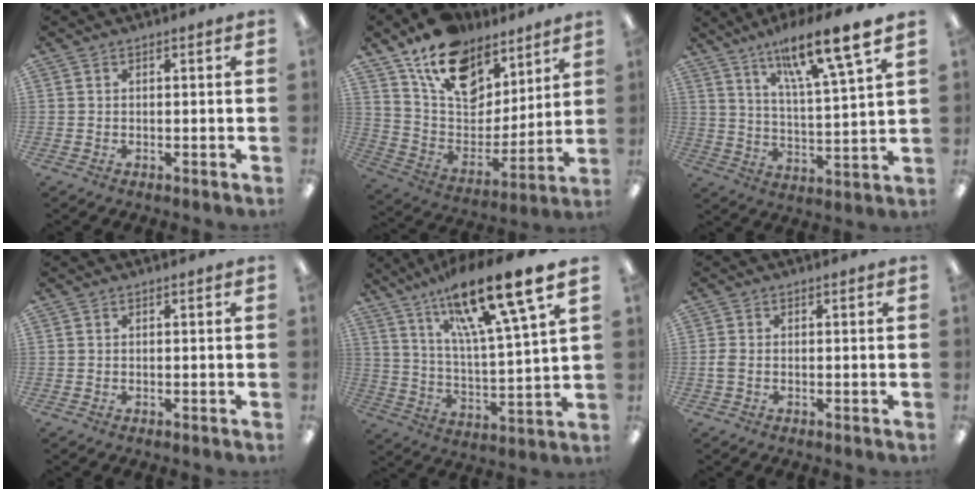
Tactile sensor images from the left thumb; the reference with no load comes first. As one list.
[{"total": 17.4, "force": [12.5, 9.6, 7.4], "torque": [-0.139, -0.074, 0.228]}, {"total": 15.3, "force": [11.4, 2.2, 10.0], "torque": [-0.158, -0.071, 0.179]}, {"total": 0.0}, {"total": 21.0, "force": [15.2, 3.5, 14.0], "torque": [-0.230, -0.100, 0.241]}, {"total": 1.7, "force": [-0.3, 0.8, 1.5], "torque": [-0.025, 0.004, -0.005]}]